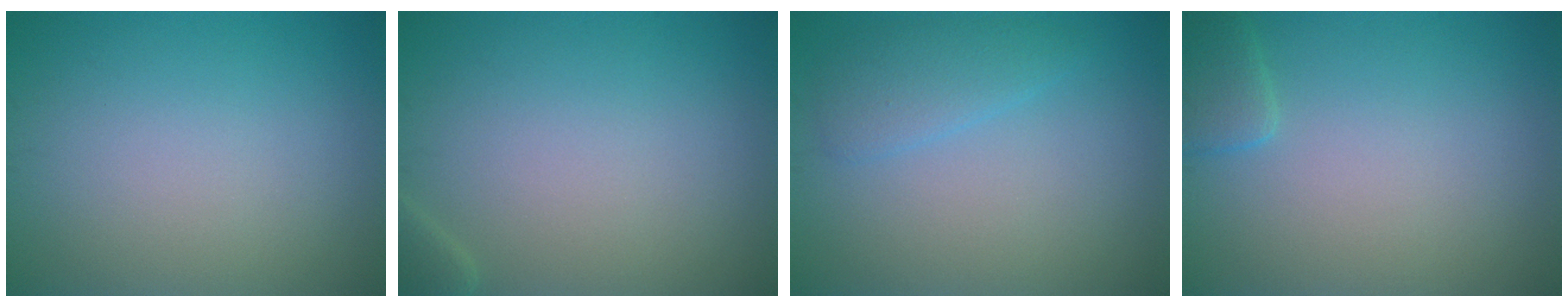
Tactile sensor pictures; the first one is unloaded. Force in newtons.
{"total": 1.1, "press": 1.1, "slide": 0.1}
{"total": 2.3, "press": 2.3, "slide": 0.0}
{"total": 1.7, "press": 1.7, "slide": 0.2}